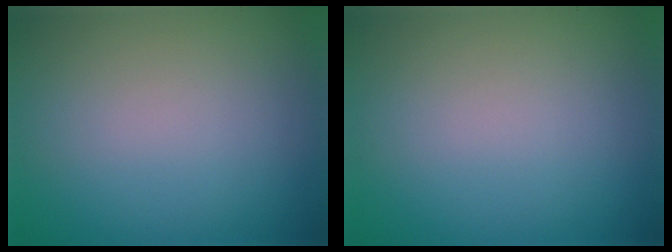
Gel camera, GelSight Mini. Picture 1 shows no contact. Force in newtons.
{"total": 0.0}